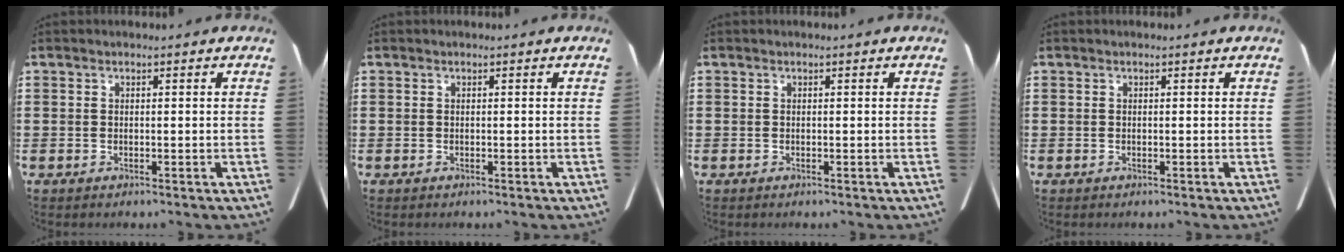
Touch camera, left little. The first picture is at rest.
{"total": 0.0}
{"total": 0.0}
{"total": 0.0}